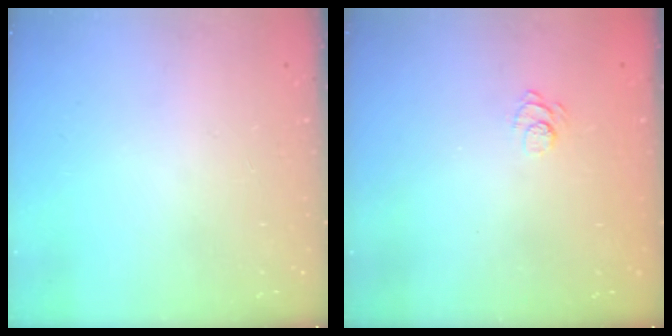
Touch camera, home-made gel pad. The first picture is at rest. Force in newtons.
{"total": 2.1, "press": 1.6, "slide": 1.3}